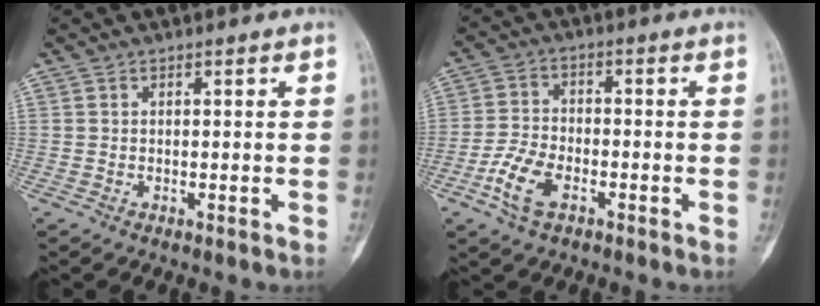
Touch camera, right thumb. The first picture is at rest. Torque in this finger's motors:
{"motor_torque": [-0.16, 0.47, 0.11, 0.26, 0.04]}